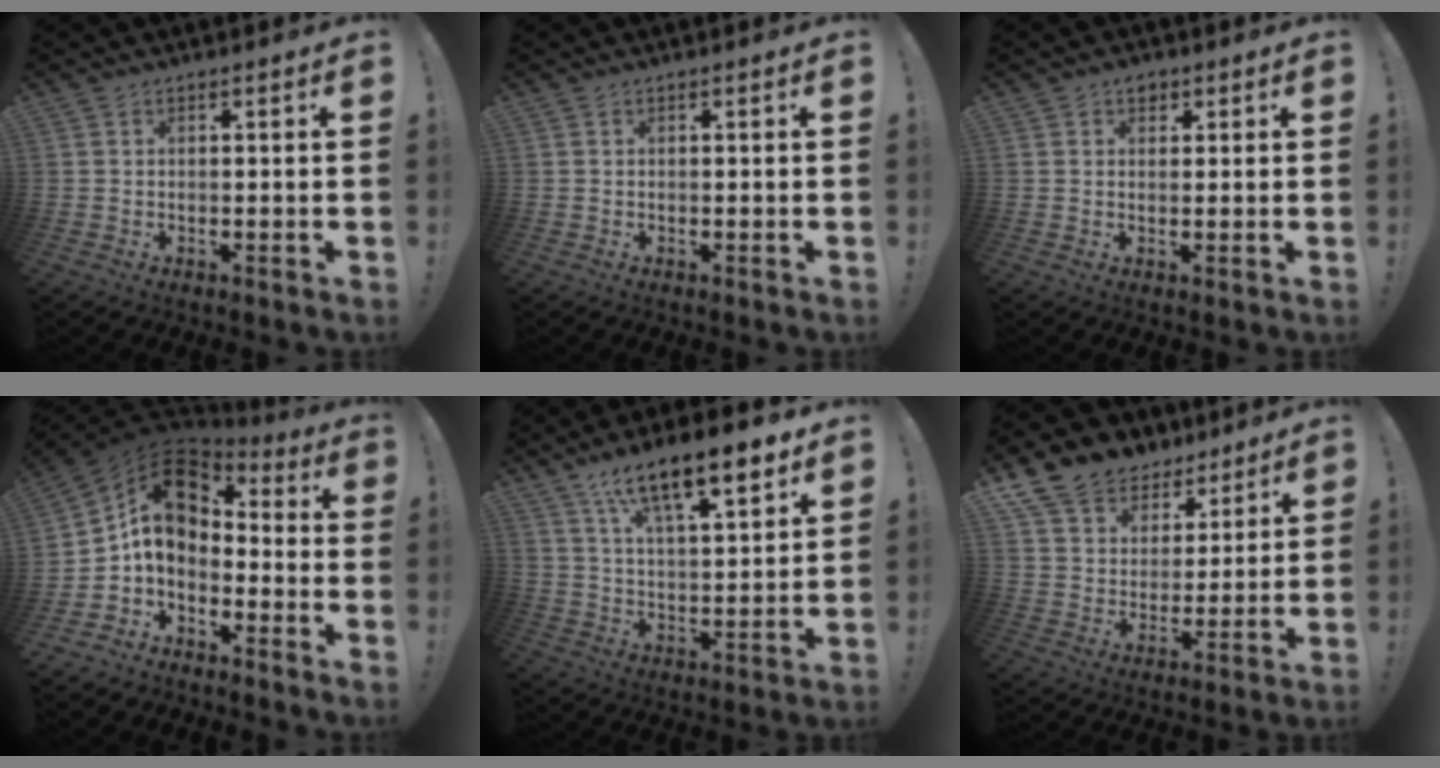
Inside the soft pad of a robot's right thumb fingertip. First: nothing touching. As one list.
[{"total": 0.0}, {"total": 2.5, "force": [1.3, 1.8, 1.0], "torque": [-0.001, -0.006, 0.020]}, {"total": 12.9, "force": [2.4, 8.6, 9.3], "torque": [-0.167, -0.002, 0.040]}, {"total": 14.6, "force": [10.0, 4.2, 9.7], "torque": [-0.161, -0.058, 0.168]}, {"total": 11.3, "force": [8.3, 7.4, 2.3], "torque": [-0.039, -0.065, 0.159]}]